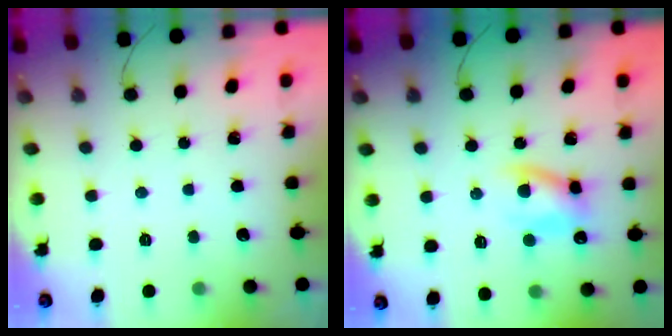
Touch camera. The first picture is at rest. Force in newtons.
{"total": 8.9, "press": 8.7, "slide": 2.1}